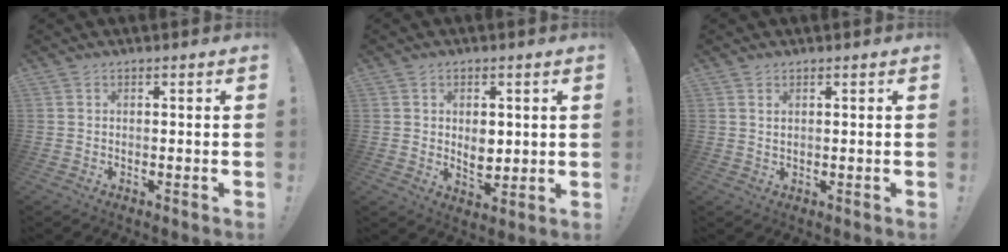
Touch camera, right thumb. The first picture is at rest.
{"total": 5.7, "force": [0.9, 4.6, 3.2], "torque": [-0.026, -0.011, 0.015]}
{"total": 1.3, "force": [0.8, 0.5, 0.9], "torque": [-0.027, 0.003, 0.016]}